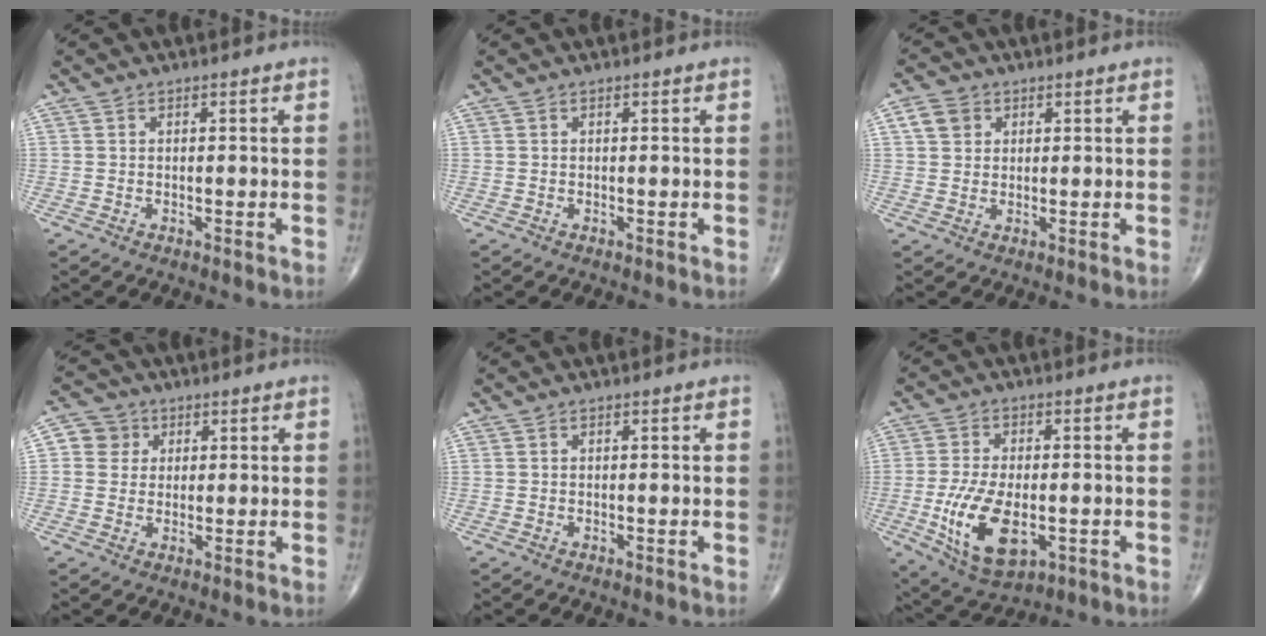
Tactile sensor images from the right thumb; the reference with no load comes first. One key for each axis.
{"total": 0.0}
{"total": 4.4, "fx": 1.6, "fy": 3.7, "fz": 1.8, "tx": -0.020, "ty": 0.001, "tz": 0.028}
{"total": 5.0, "fx": 1.2, "fy": 4.8, "fz": 0.9, "tx": 0.011, "ty": 0.004, "tz": 0.013}
{"total": 0.0}
{"total": 13.3, "fx": -3.1, "fy": 6.9, "fz": 11.0, "tx": -0.203, "ty": -0.007, "tz": -0.040}